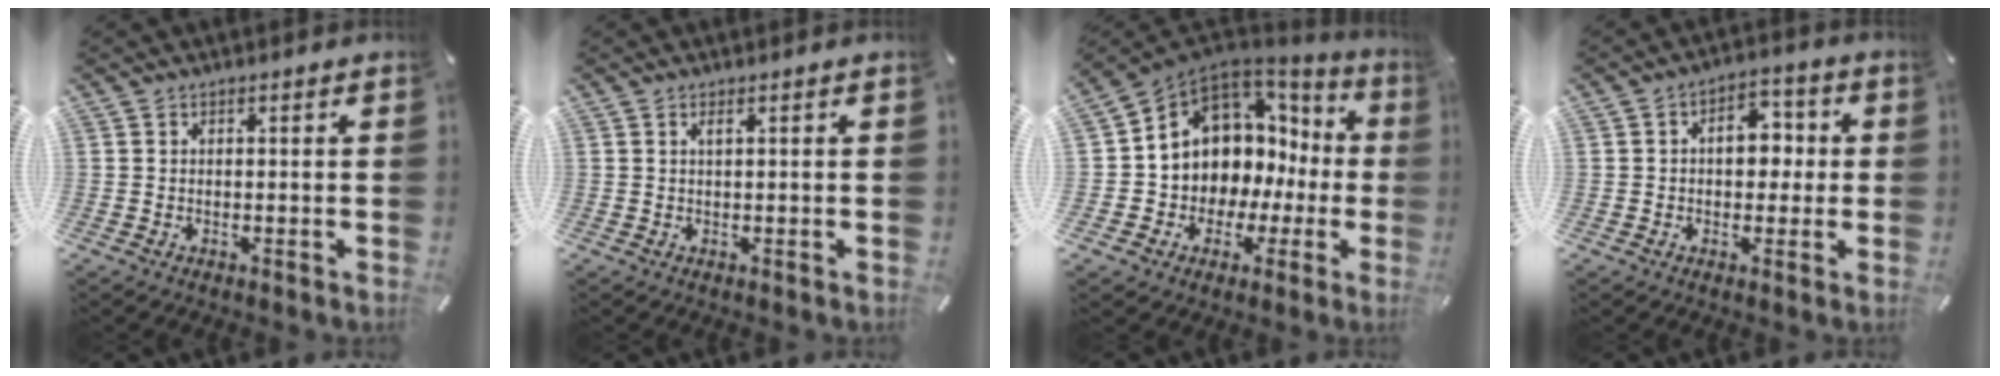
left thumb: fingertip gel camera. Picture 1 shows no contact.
{"total": 1.1, "force": [0.4, 0.1, 1.0], "torque": [-0.020, 0.001, 0.005]}
{"total": 9.5, "force": [3.4, 8.4, 2.9], "torque": [-0.068, -0.048, 0.068]}
{"total": 8.3, "force": [0.5, 5.4, 6.2], "torque": [-0.070, 0.000, 0.000]}